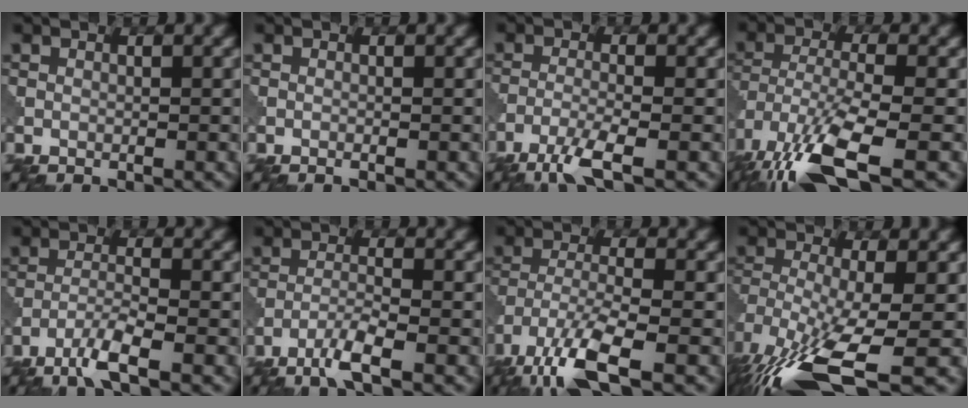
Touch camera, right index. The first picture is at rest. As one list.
[{"total": 0.0}, {"total": 3.8, "force": [-2.5, 0.4, 2.8], "torque": [-0.058, -0.001, -0.063]}, {"total": 10.0, "force": [-6.1, 3.0, 7.4], "torque": [-0.155, -0.014, -0.121]}, {"total": 3.7, "force": [-2.6, 0.3, 2.7], "torque": [-0.056, 0.001, -0.063]}, {"total": 3.3, "force": [-2.3, 0.2, 2.4], "torque": [-0.049, 0.003, -0.055]}, {"total": 8.1, "force": [-5.3, 2.0, 5.7], "torque": [-0.118, -0.010, -0.110]}, {"total": 12.2, "force": [-6.8, 3.9, 9.4], "torque": [-0.205, -0.018, -0.112]}]